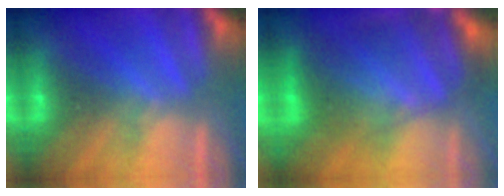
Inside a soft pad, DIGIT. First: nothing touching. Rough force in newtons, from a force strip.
{"total": 5.8}